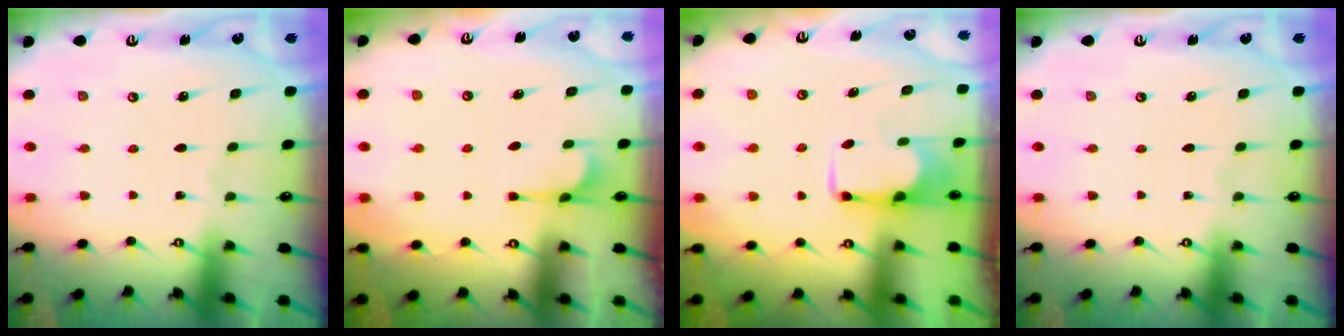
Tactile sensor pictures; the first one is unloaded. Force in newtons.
{"total": 1.1, "press": 0.1, "slide": 1.1}
{"total": 1.9, "press": 1.7, "slide": 0.7}
{"total": 0.0}